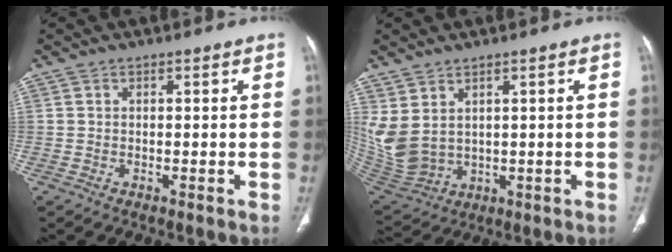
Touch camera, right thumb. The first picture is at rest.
{"total": 10.6, "force": [3.4, 6.8, 7.4], "torque": [-0.164, -0.015, 0.093]}